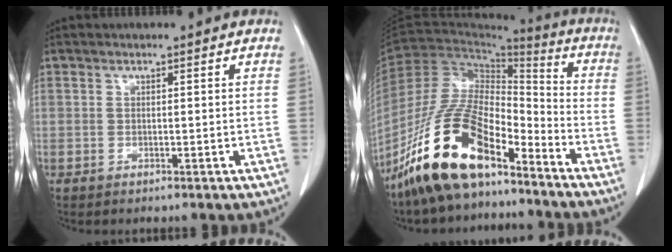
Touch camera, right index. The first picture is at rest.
{"total": 16.6, "force": [-11.7, 5.7, 10.4], "torque": [-0.200, 0.014, -0.215]}